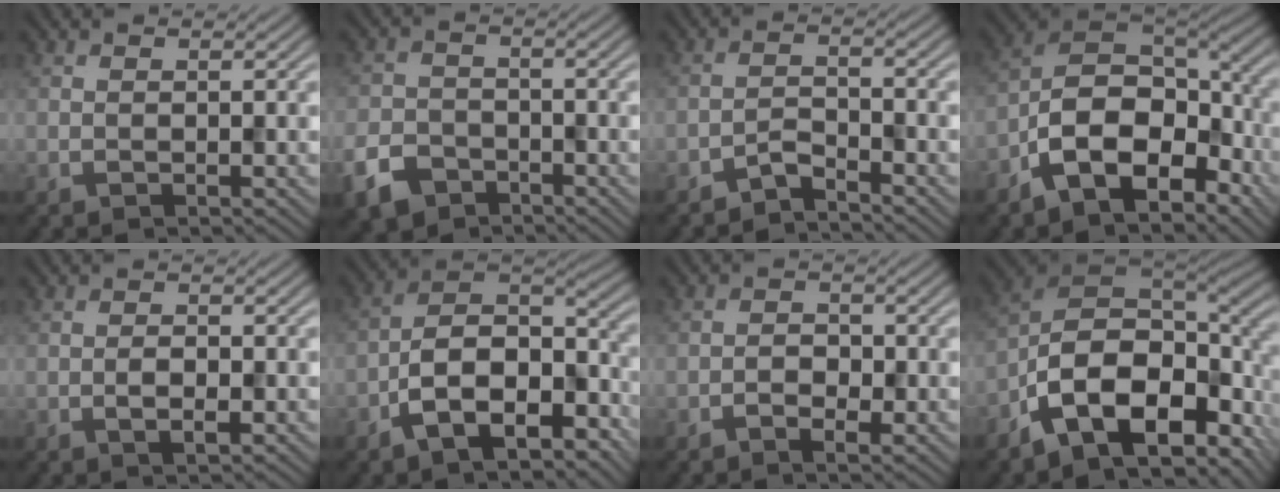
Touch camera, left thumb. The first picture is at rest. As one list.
[{"total": 5.5, "force": [-3.7, 3.5, 2.1], "torque": [-0.052, -0.005, -0.079]}, {"total": 2.6, "force": [-2.4, 0.3, 0.9], "torque": [-0.016, 0.007, -0.056]}, {"total": 12.2, "force": [-5.3, 6.9, 8.6], "torque": [-0.157, -0.014, -0.111]}, {"total": 2.3, "force": [-0.7, 1.1, 1.9], "torque": [-0.032, 0.002, -0.014]}, {"total": 11.4, "force": [-6.2, 5.8, 7.6], "torque": [-0.134, -0.009, -0.120]}, {"total": 2.4, "force": [-1.2, 1.4, 1.5], "torque": [-0.023, 0.004, -0.024]}, {"total": 16.4, "force": [-7.2, 8.6, 12.0], "torque": [-0.236, -0.023, -0.120]}]